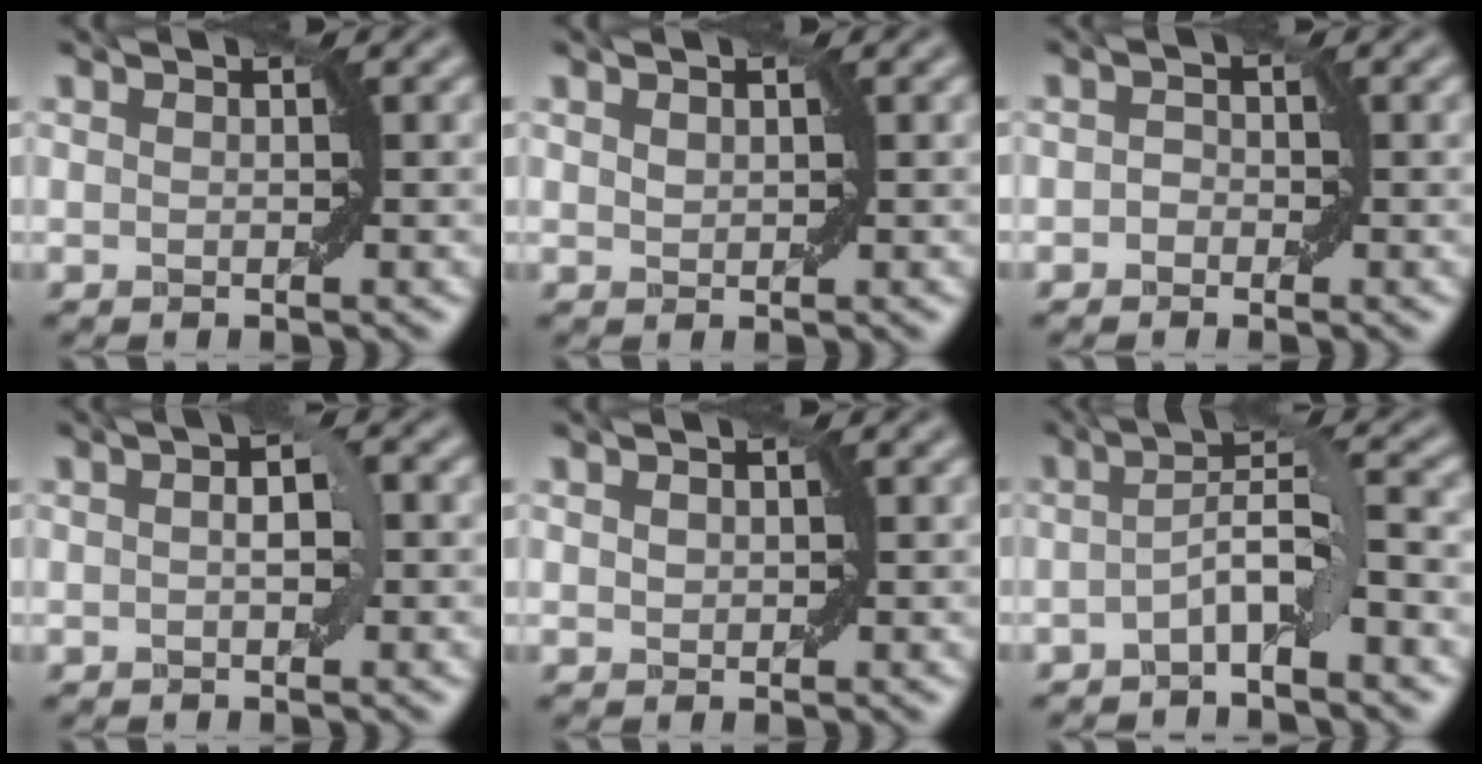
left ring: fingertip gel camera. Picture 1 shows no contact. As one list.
[{"total": 0.8, "force": [0.4, 0.4, 0.5], "torque": [-0.009, 0.002, 0.010]}, {"total": 1.0, "force": [-0.5, 0.8, 0.3], "torque": [-0.005, 0.000, -0.011]}, {"total": 2.4, "force": [0.2, 0.9, 2.2], "torque": [-0.025, 0.008, -0.001]}, {"total": 0.8, "force": [0.2, 0.6, 0.6], "torque": [-0.009, 0.004, 0.005]}, {"total": 3.8, "force": [-1.5, 0.5, 3.5], "torque": [-0.058, 0.015, -0.036]}]